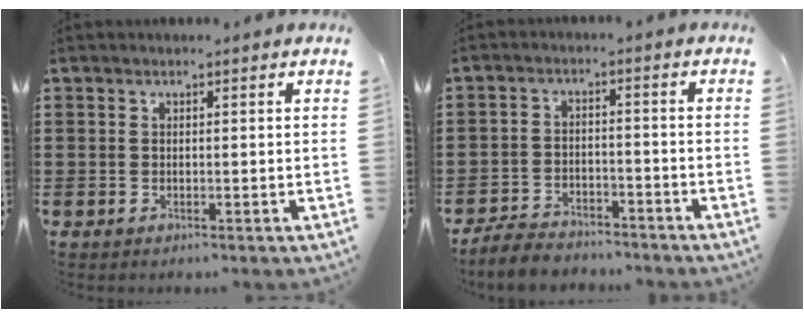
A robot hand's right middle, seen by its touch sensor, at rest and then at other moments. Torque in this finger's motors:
{"motor_torque": [0.89, -0.30, 0.04, 0.06]}